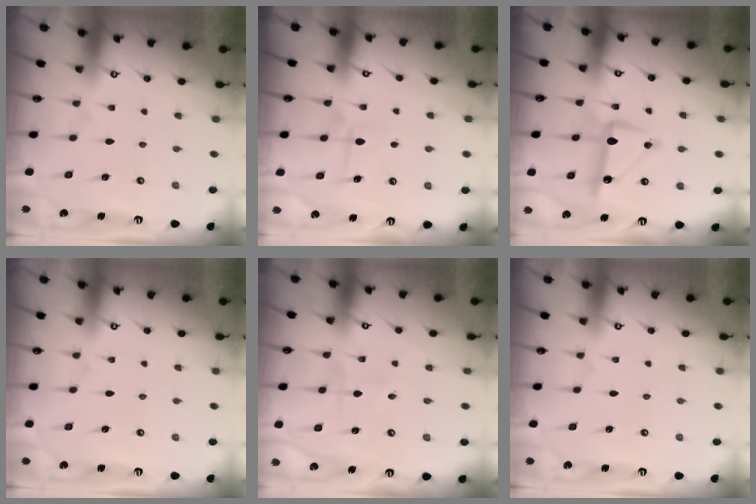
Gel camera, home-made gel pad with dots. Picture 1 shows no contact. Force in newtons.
{"total": 6.8, "press": 6.7, "slide": 0.8}
{"total": 10.4, "press": 10.4, "slide": 0.6}
{"total": 0.0}
{"total": 1.9, "press": 1.9, "slide": 0.2}
{"total": 0.0}